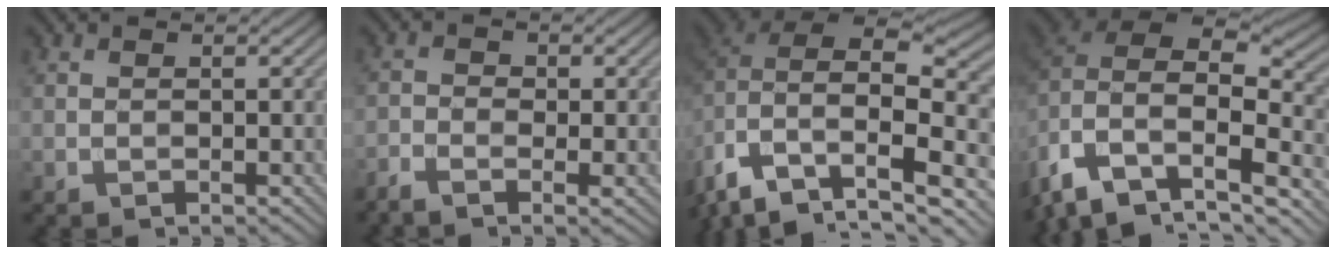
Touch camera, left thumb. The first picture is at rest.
{"total": 3.0, "force": [-1.9, 1.1, 2.1], "torque": [-0.047, -0.008, -0.041]}
{"total": 12.9, "force": [-6.7, 8.0, 7.5], "torque": [-0.177, -0.038, -0.102]}
{"total": 14.2, "force": [-7.6, 8.8, 8.1], "torque": [-0.193, -0.043, -0.116]}